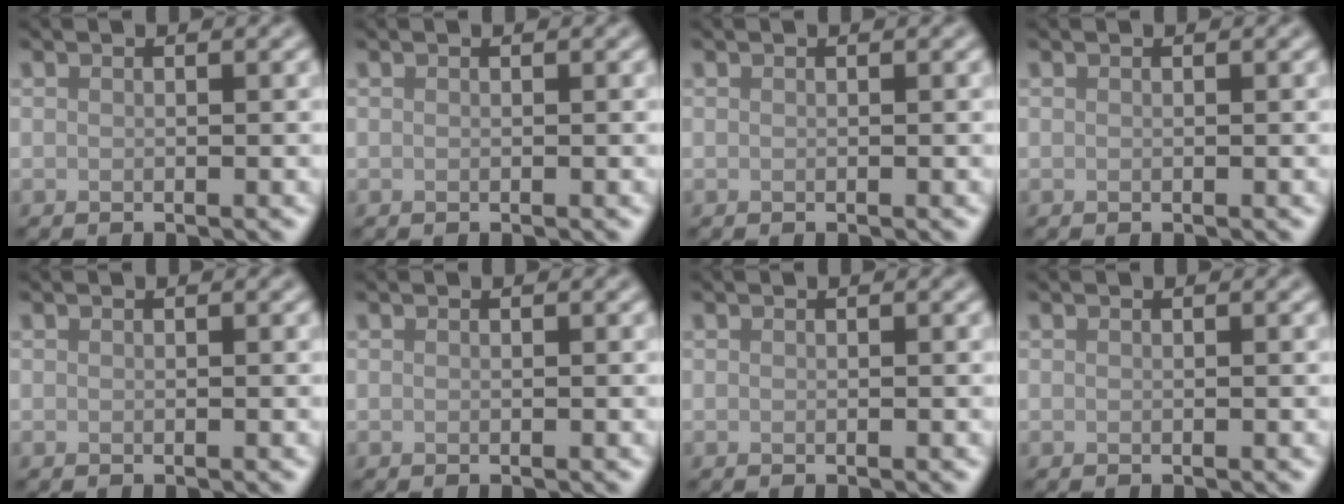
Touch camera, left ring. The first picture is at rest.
{"total": 0.0}
{"total": 0.0}
{"total": 0.0}
{"total": 0.0}
{"total": 0.0}
{"total": 0.0}
{"total": 0.0}